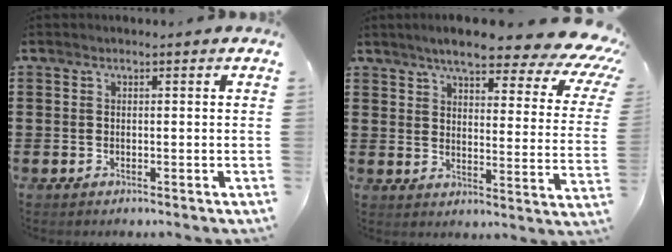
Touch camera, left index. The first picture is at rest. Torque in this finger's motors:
{"motor_torque": [2.14, 0.00, 1.05, 0.21]}